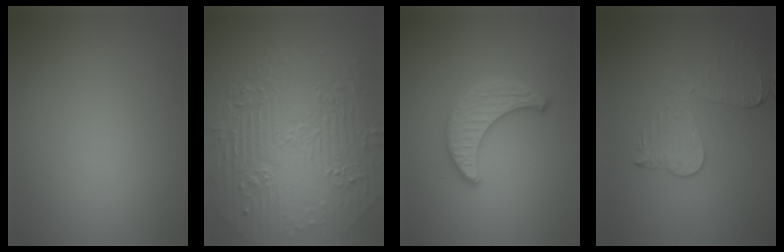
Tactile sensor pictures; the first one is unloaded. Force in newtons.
{"total": 10.6, "press": 7.0, "slide": 8.0}
{"total": 3.1, "press": 3.1, "slide": 0.1}
{"total": 3.6, "press": 3.1, "slide": 1.8}